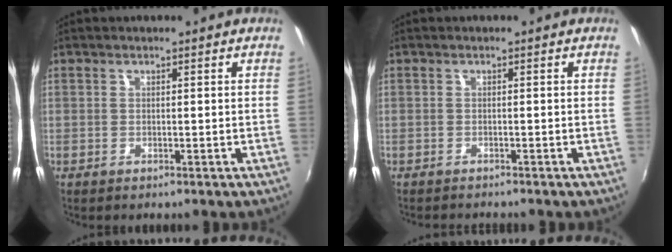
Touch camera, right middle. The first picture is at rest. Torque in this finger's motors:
{"motor_torque": [0.05, -0.06, -0.01, 0.00]}